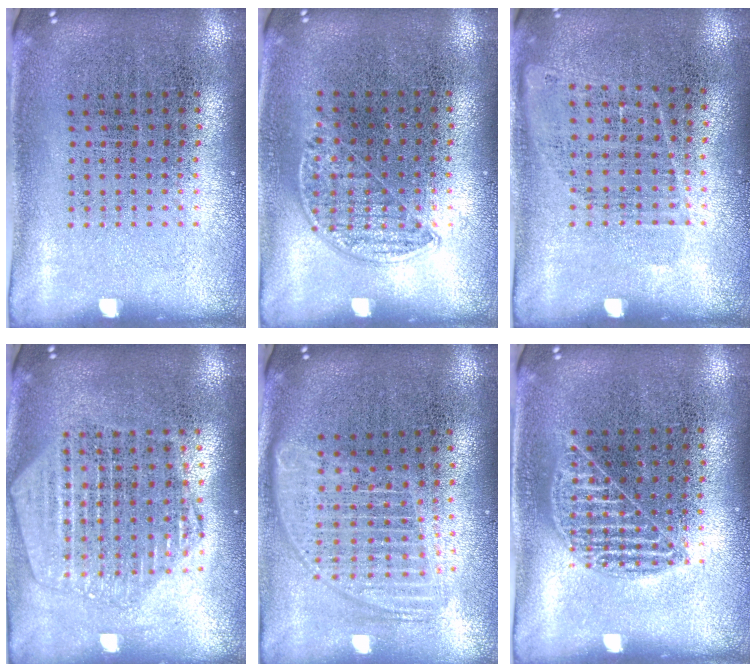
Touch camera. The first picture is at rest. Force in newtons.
{"total": 0.8, "press": 0.6, "slide": 0.4}
{"total": 0.9, "press": 0.7, "slide": 0.5}
{"total": 2.2, "press": 2.0, "slide": 1.0}
{"total": 1.8, "press": 1.5, "slide": 1.0}
{"total": 1.5, "press": 1.5, "slide": 0.3}